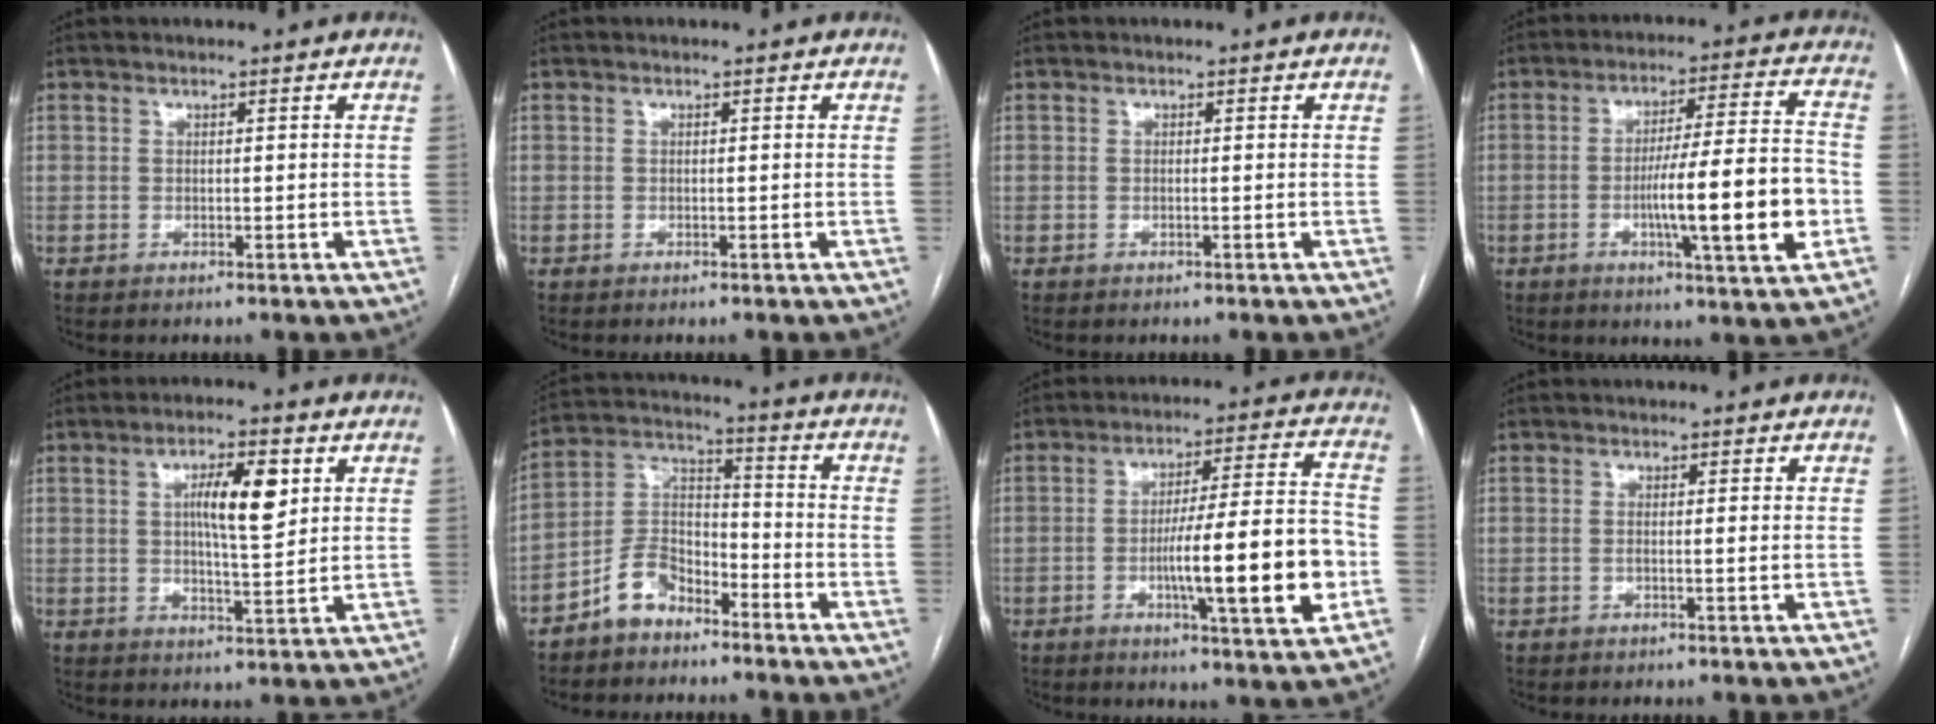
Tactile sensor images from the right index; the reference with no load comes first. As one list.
[{"total": 0.0}, {"total": 0.0}, {"total": 14.7, "force": [-3.5, 0.7, 14.3], "torque": [-0.226, 0.001, -0.054]}, {"total": 8.2, "force": [2.5, 1.8, 7.6], "torque": [-0.129, 0.007, 0.042]}, {"total": 7.8, "force": [-5.5, 4.3, 3.6], "torque": [-0.078, 0.018, -0.106]}, {"total": 16.3, "force": [-3.9, 1.1, 15.8], "torque": [-0.244, 0.003, -0.057]}, {"total": 1.1, "force": [0.0, -0.1, 1.1], "torque": [-0.022, -0.001, 0.000]}]